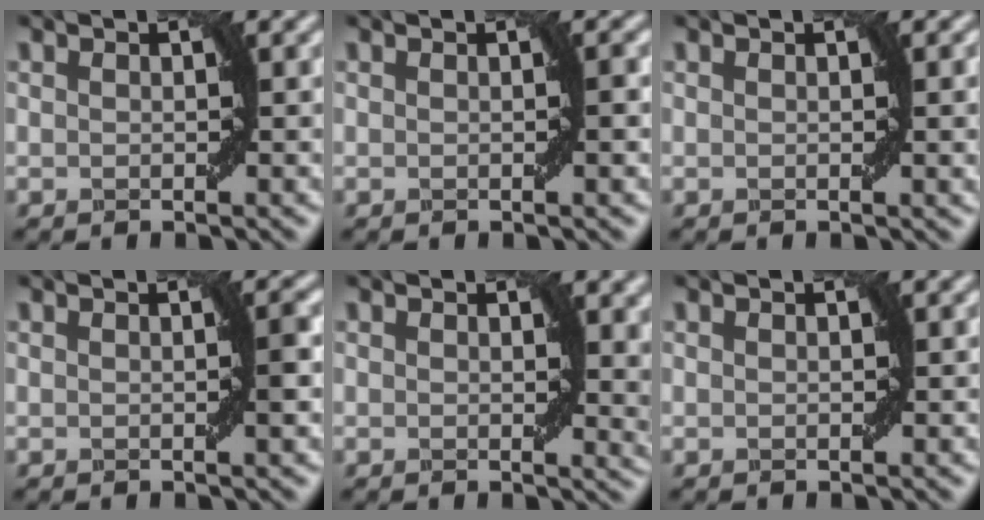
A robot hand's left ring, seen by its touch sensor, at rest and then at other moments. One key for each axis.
{"total": 0.6, "fx": 0.0, "fy": -0.1, "fz": 0.6, "tx": -0.006, "ty": 0.003, "tz": 0.001}
{"total": 1.7, "fx": 0.2, "fy": 0.1, "fz": 1.7, "tx": -0.018, "ty": 0.000, "tz": 0.003}
{"total": 1.1, "fx": 0.0, "fy": -0.1, "fz": 1.1, "tx": -0.015, "ty": 0.003, "tz": 0.000}
{"total": 3.0, "fx": 1.0, "fy": 1.1, "fz": 2.6, "tx": -0.022, "ty": -0.004, "tz": 0.016}
{"total": 0.0}